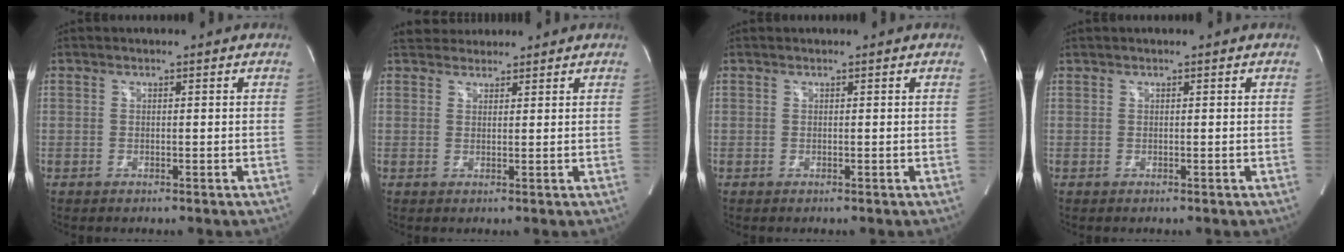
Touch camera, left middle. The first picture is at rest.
{"total": 4.2, "force": [3.9, 1.5, 0.6], "torque": [-0.007, 0.029, 0.067]}
{"total": 0.0}
{"total": 0.0}